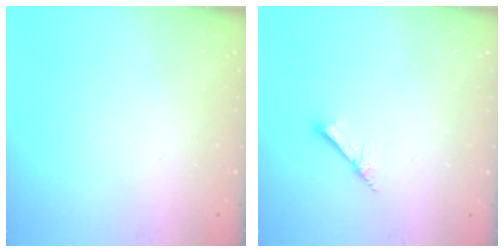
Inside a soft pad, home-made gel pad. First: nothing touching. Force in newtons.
{"total": 2.0, "press": 2.0, "slide": 0.1}